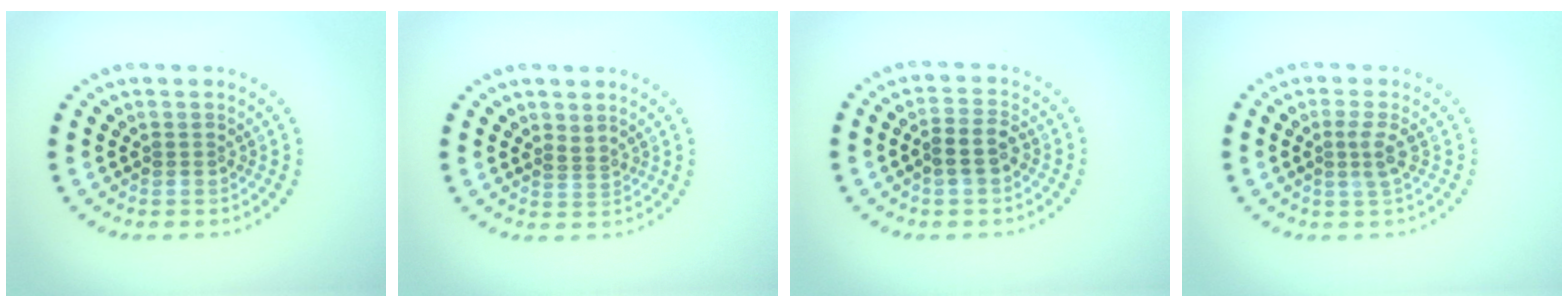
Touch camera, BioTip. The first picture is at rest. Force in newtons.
{"total": 1.0, "press": 0.4, "slide": 0.9}
{"total": 2.6, "press": 2.4, "slide": 0.9}
{"total": 1.7, "press": 1.3, "slide": 1.2}